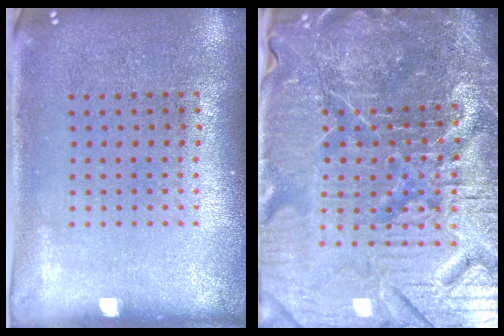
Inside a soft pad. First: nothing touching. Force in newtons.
{"total": 7.2, "press": 6.4, "slide": 3.3}